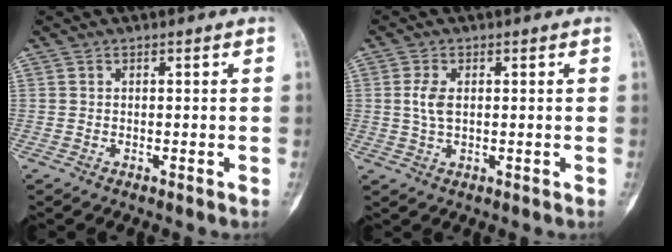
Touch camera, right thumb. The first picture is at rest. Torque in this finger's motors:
{"motor_torque": [0.63, 0.46, 0.45, -0.57, 0.16]}